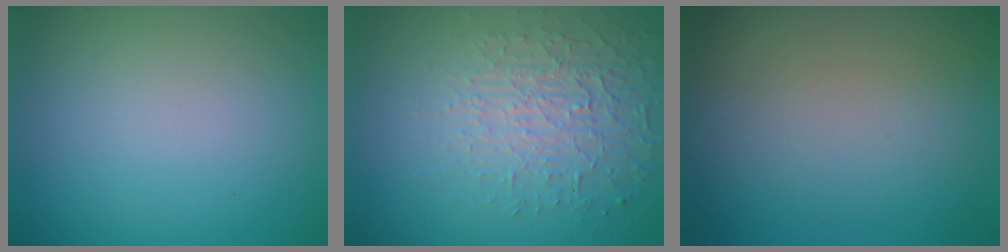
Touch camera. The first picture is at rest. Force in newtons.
{"total": 3.7, "press": 3.2, "slide": 1.7}
{"total": 0.0}